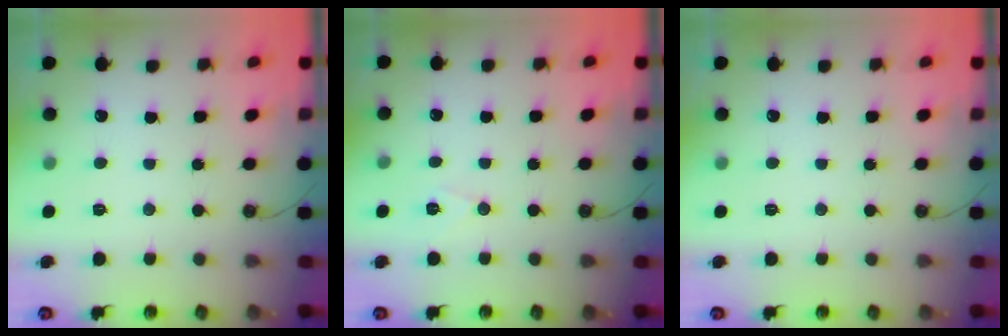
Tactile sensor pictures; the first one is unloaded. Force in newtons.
{"total": 5.5, "press": 3.3, "slide": 4.4}
{"total": 0.0}